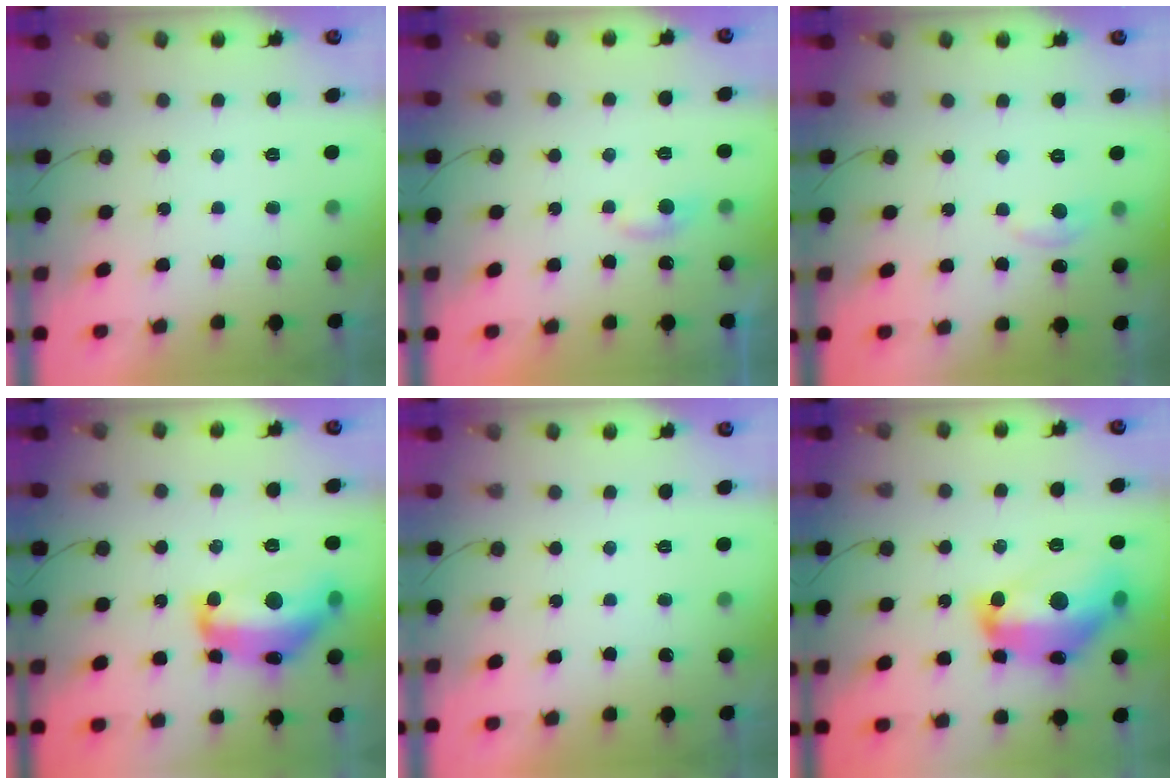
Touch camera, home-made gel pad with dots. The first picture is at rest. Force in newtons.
{"total": 4.5, "press": 4.5, "slide": 0.6}
{"total": 5.5, "press": 5.4, "slide": 0.8}
{"total": 16.5, "press": 16.4, "slide": 1.3}
{"total": 0.0}
{"total": 19.9, "press": 19.8, "slide": 2.3}